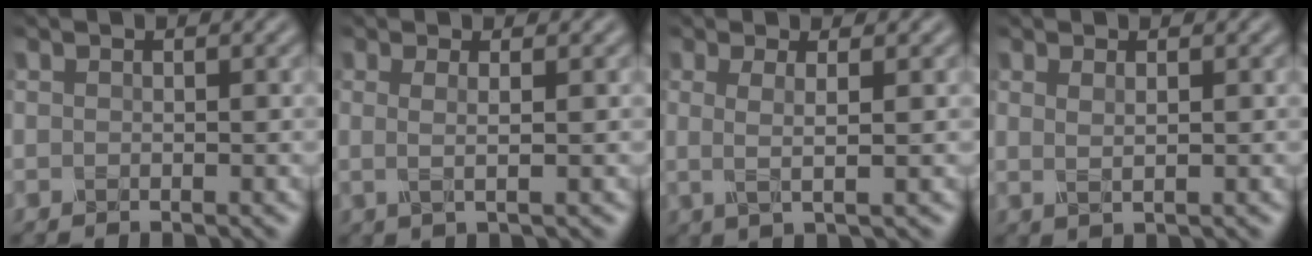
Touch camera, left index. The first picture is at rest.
{"total": 1.9, "force": [0.3, 0.6, 1.7], "torque": [-0.033, -0.002, -0.002]}
{"total": 2.3, "force": [0.4, 0.5, 2.2], "torque": [-0.044, -0.004, 0.004]}
{"total": 1.3, "force": [0.5, 0.4, 1.1], "torque": [-0.017, -0.002, 0.009]}